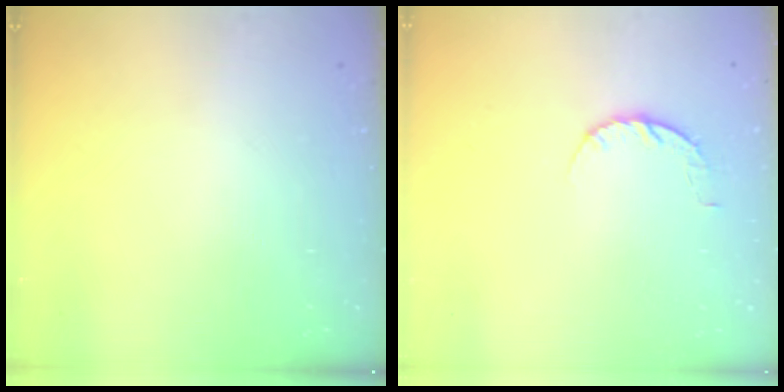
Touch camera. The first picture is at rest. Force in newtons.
{"total": 5.2, "press": 5.2, "slide": 0.8}